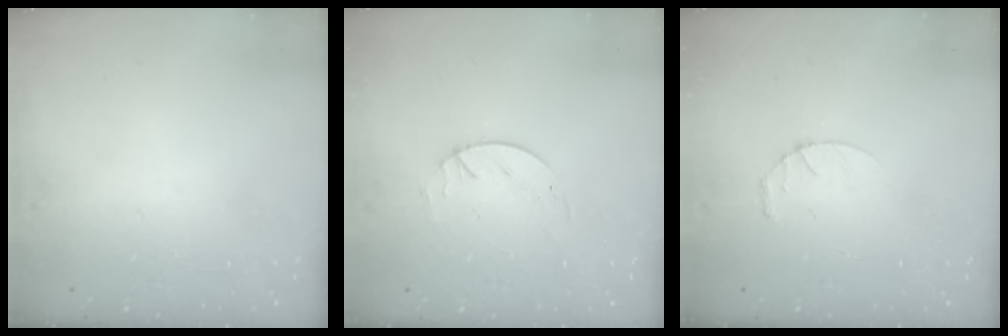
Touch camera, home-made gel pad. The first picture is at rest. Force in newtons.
{"total": 1.7, "press": 1.7, "slide": 0.2}
{"total": 2.8, "press": 2.8, "slide": 0.4}